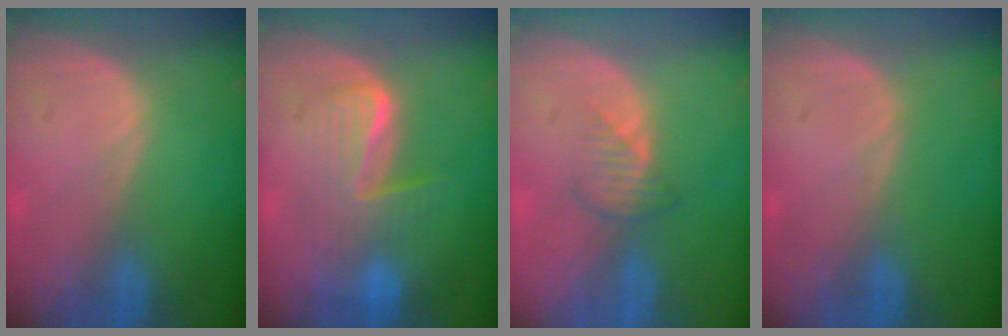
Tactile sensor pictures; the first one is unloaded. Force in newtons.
{"total": 7.2, "press": 7.2, "slide": 0.2}
{"total": 2.7, "press": 2.6, "slide": 0.6}
{"total": 0.0}